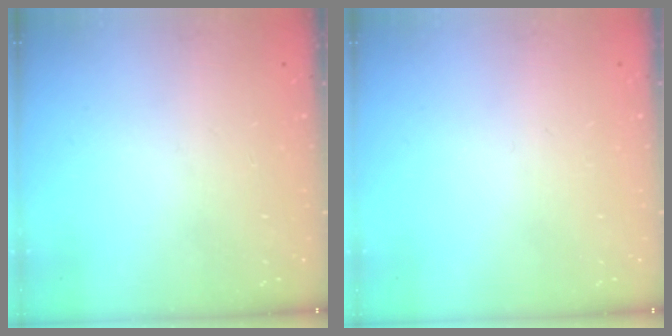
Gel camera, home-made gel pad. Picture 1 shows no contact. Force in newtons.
{"total": 0.0}